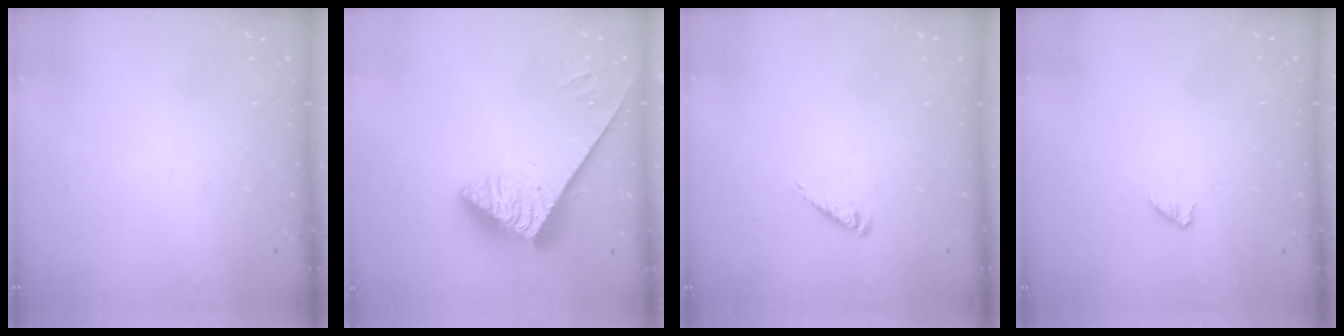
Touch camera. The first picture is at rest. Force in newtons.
{"total": 3.9, "press": 3.9, "slide": 0.8}
{"total": 2.7, "press": 2.7, "slide": 0.6}
{"total": 0.0}